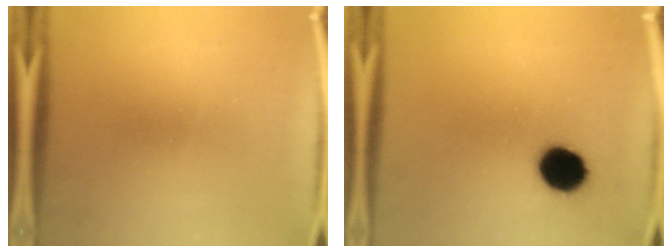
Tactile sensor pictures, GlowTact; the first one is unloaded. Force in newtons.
{"total": 10.0}